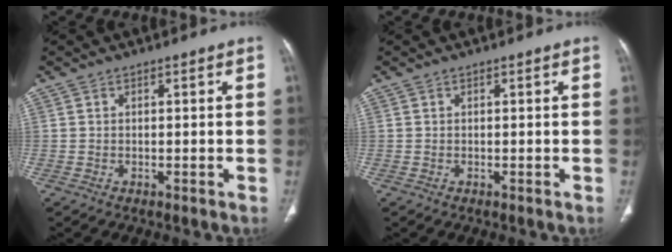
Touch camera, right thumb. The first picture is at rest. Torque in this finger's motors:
{"motor_torque": [0.00, 0.00, 0.00, 0.00, 0.00]}